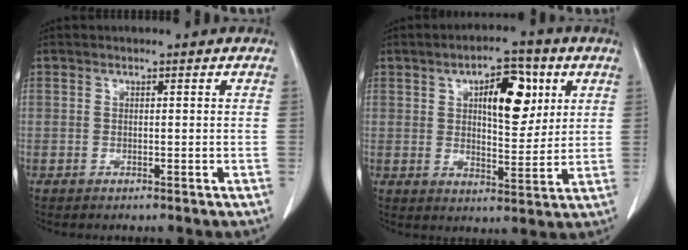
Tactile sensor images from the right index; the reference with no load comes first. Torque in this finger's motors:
{"motor_torque": [0.08, 0.08, 0.09, 0.01]}